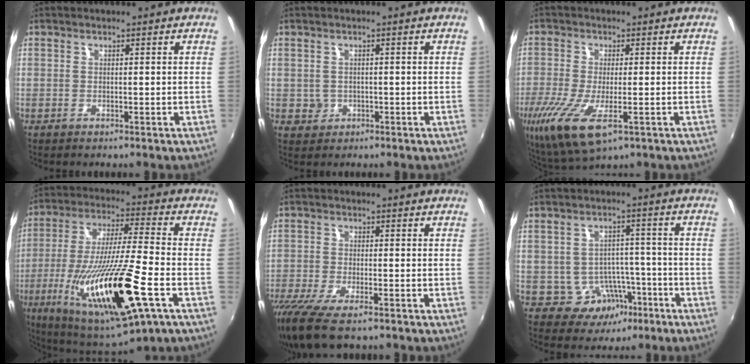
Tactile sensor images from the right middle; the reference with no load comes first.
{"total": 2.5, "force": [-0.3, 2.4, 0.5], "torque": [-0.008, 0.000, -0.001]}
{"total": 12.3, "force": [-5.0, 4.1, 10.5], "torque": [-0.224, -0.050, -0.086]}
{"total": 24.5, "force": [-9.0, 3.7, 22.5], "torque": [-0.433, -0.063, -0.155]}
{"total": 11.1, "force": [-7.9, 2.7, 7.3], "torque": [-0.167, -0.048, -0.147]}
{"total": 6.7, "force": [-3.5, 5.4, 1.8], "torque": [-0.034, 0.024, -0.030]}